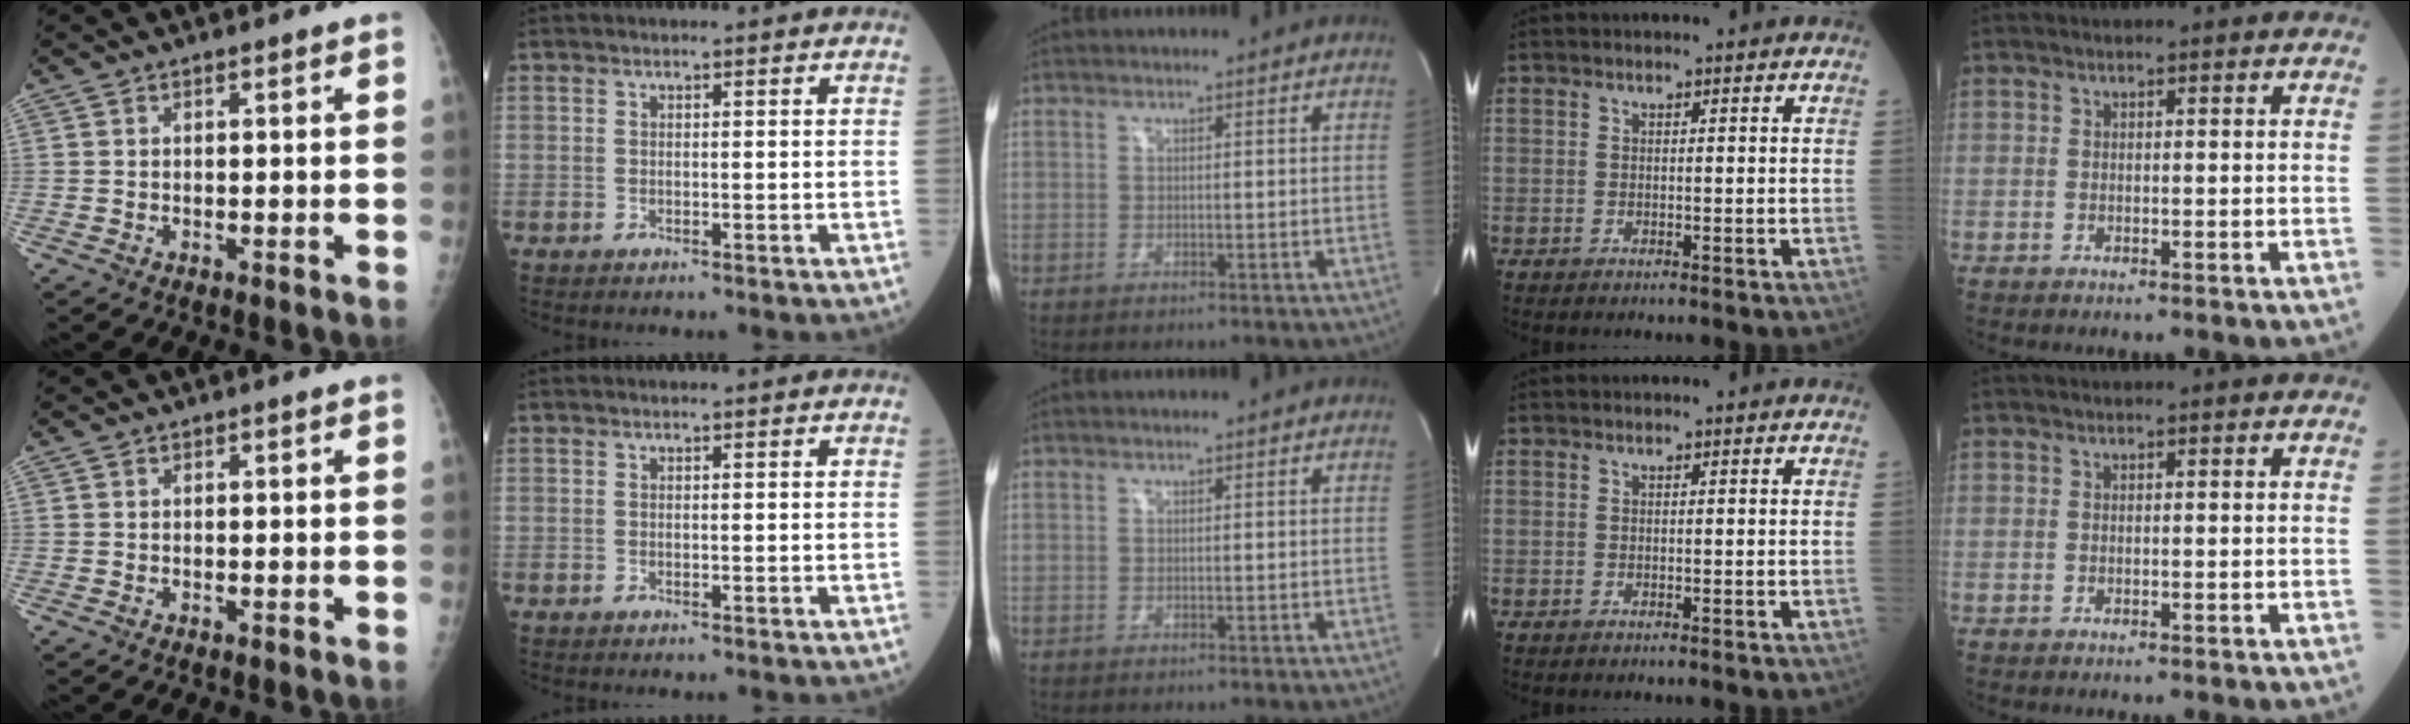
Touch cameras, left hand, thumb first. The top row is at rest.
{}